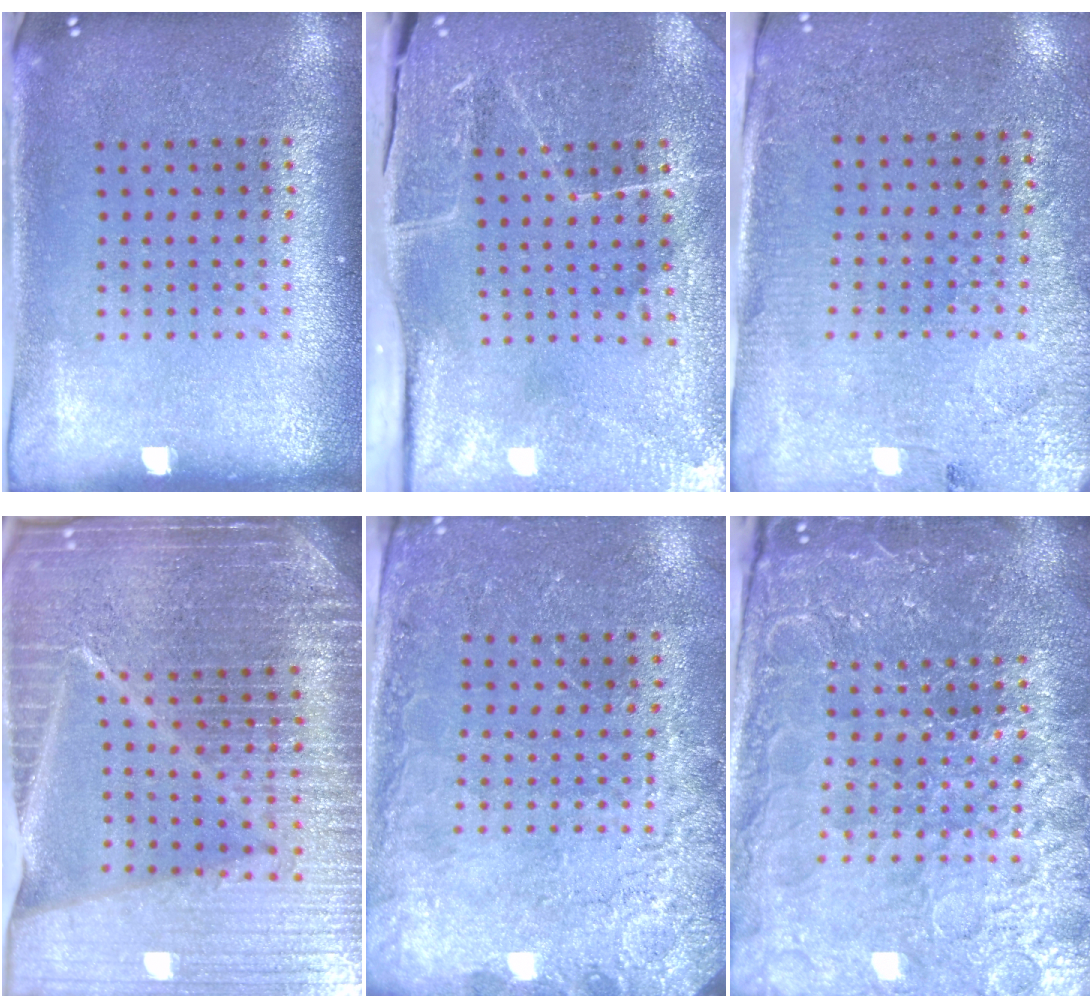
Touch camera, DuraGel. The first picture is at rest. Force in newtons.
{"total": 3.9, "press": 3.8, "slide": 1.1}
{"total": 2.8, "press": 2.6, "slide": 1.2}
{"total": 7.2, "press": 6.1, "slide": 3.7}
{"total": 2.4, "press": 2.4, "slide": 0.6}
{"total": 5.4, "press": 4.9, "slide": 2.2}